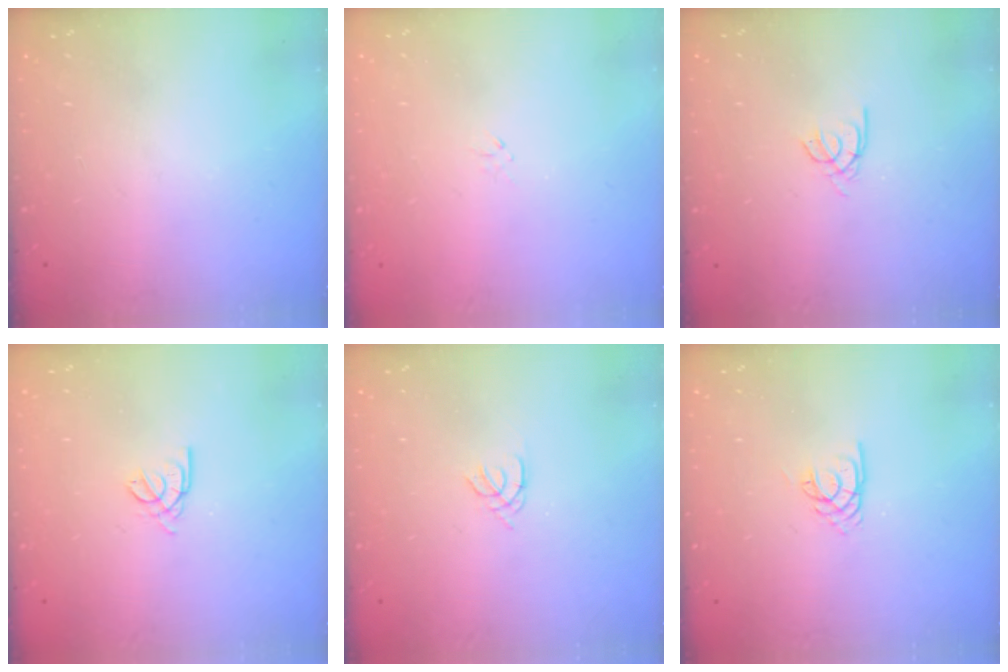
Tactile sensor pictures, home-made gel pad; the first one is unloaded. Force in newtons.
{"total": 0.0}
{"total": 2.2, "press": 2.2, "slide": 0.2}
{"total": 2.2, "press": 2.1, "slide": 0.6}
{"total": 1.2, "press": 1.2, "slide": 0.3}
{"total": 1.9, "press": 1.9, "slide": 0.2}